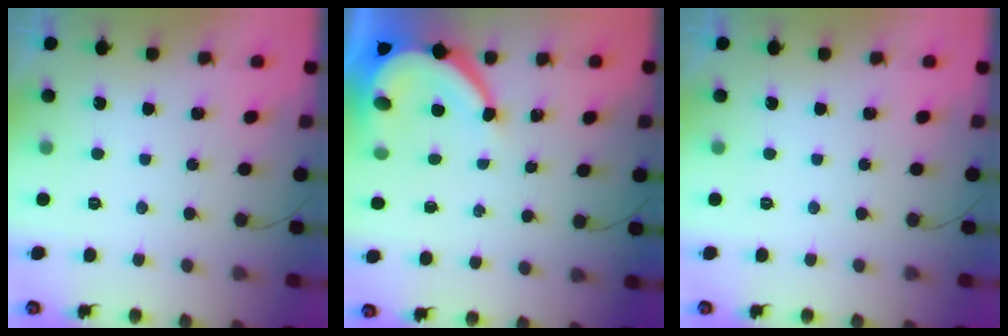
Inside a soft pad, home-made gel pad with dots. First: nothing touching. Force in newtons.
{"total": 9.5, "press": 9.4, "slide": 1.4}
{"total": 0.0}